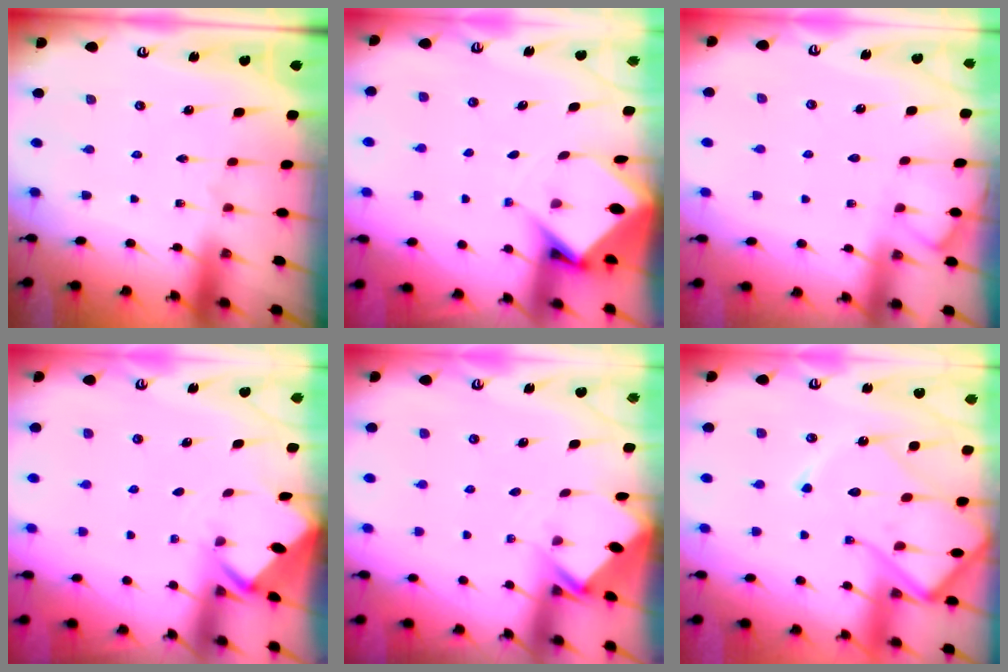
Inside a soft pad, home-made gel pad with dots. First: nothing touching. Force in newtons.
{"total": 6.2, "press": 6.2, "slide": 0.5}
{"total": 4.3, "press": 4.3, "slide": 0.6}
{"total": 2.2, "press": 2.2, "slide": 0.2}
{"total": 2.7, "press": 2.7, "slide": 0.2}
{"total": 15.7, "press": 15.6, "slide": 1.4}